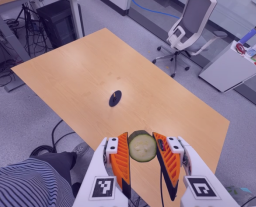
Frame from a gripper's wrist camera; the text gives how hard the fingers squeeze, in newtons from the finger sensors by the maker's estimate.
{"total": 9.6, "left": 10.4, "right": 8.8}